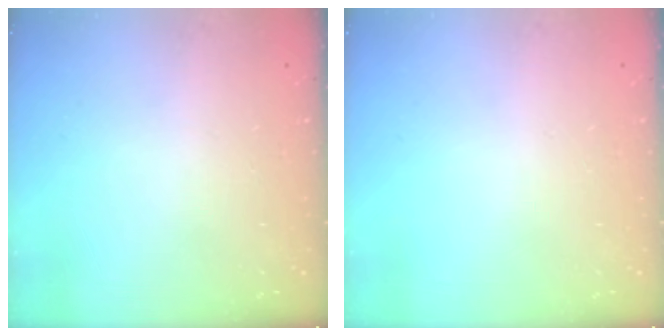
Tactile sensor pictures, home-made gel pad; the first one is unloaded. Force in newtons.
{"total": 0.0}